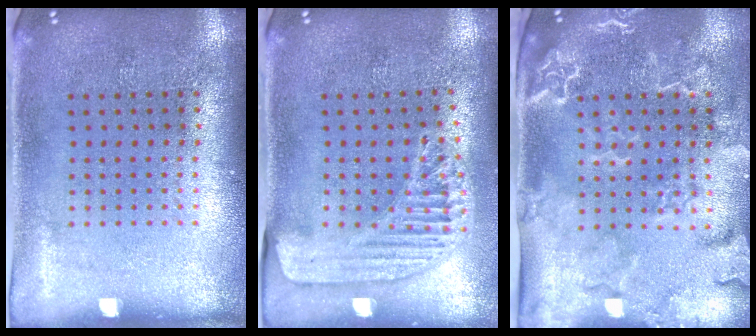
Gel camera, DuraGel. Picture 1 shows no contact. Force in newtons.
{"total": 1.5, "press": 1.5, "slide": 0.3}
{"total": 2.8, "press": 2.5, "slide": 1.4}